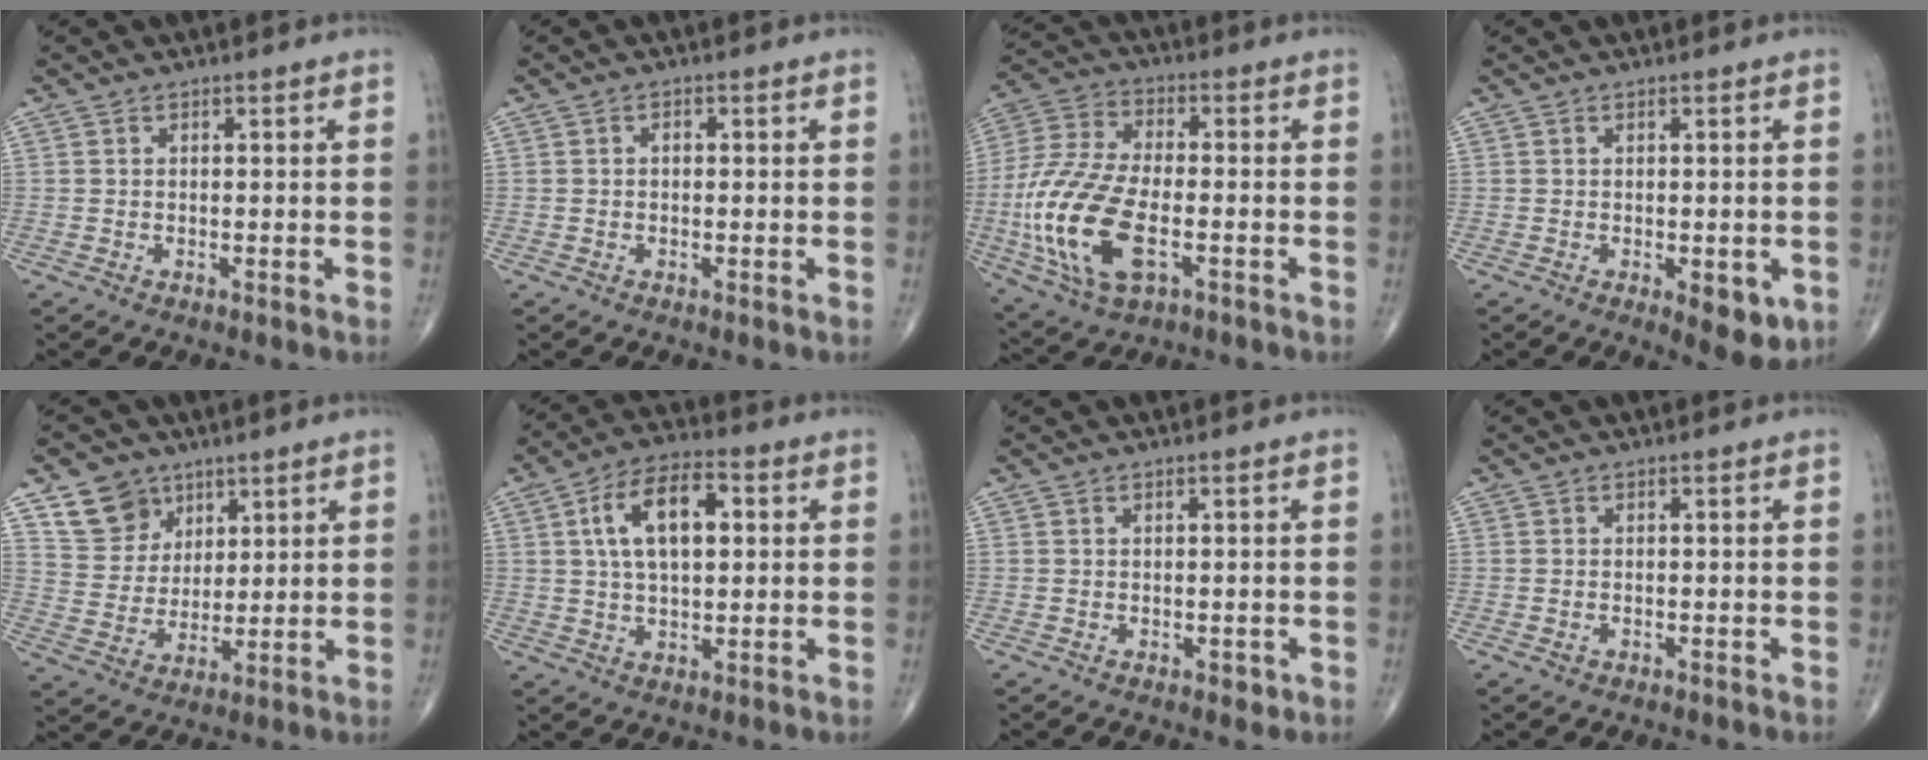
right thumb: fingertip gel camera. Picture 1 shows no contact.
{"total": 1.0, "force": [0.0, 0.7, 0.8], "torque": [-0.005, 0.005, -0.004]}
{"total": 19.6, "force": [-4.7, 9.8, 16.3], "torque": [-0.359, 0.008, -0.083]}
{"total": 6.1, "force": [-1.8, 2.6, 5.3], "torque": [-0.052, -0.011, -0.016]}
{"total": 8.7, "force": [5.8, 6.0, 2.6], "torque": [-0.026, -0.031, 0.122]}
{"total": 12.3, "force": [2.8, 6.4, 10.2], "torque": [-0.167, 0.015, 0.042]}
{"total": 1.1, "force": [-0.2, 0.7, 0.8], "torque": [-0.008, -0.002, 0.000]}
{"total": 0.6, "force": [-0.2, 0.4, 0.3], "torque": [-0.009, 0.002, -0.001]}